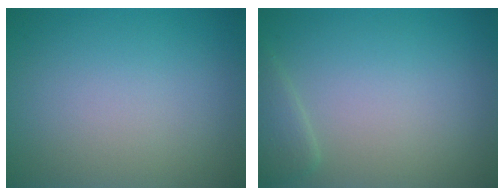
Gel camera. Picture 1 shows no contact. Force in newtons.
{"total": 1.6, "press": 1.6, "slide": 0.1}